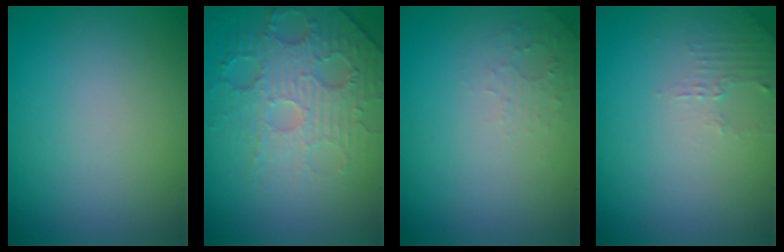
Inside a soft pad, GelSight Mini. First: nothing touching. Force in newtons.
{"total": 4.7, "press": 3.7, "slide": 2.8}
{"total": 1.3, "press": 1.2, "slide": 0.3}
{"total": 1.4, "press": 1.4, "slide": 0.4}